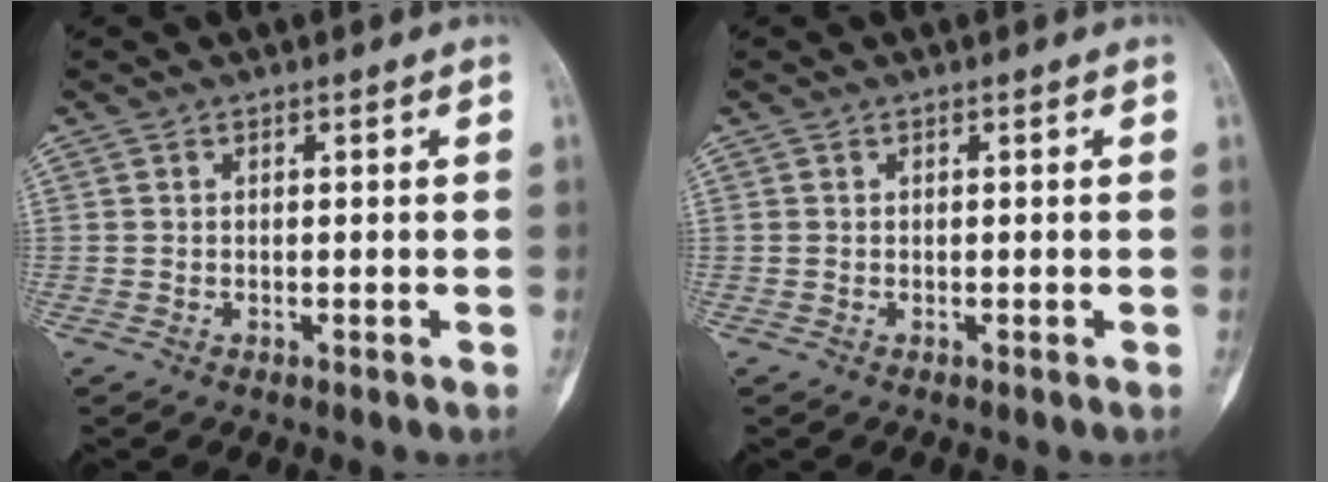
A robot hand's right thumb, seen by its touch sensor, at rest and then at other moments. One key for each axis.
{"total": 0.0}